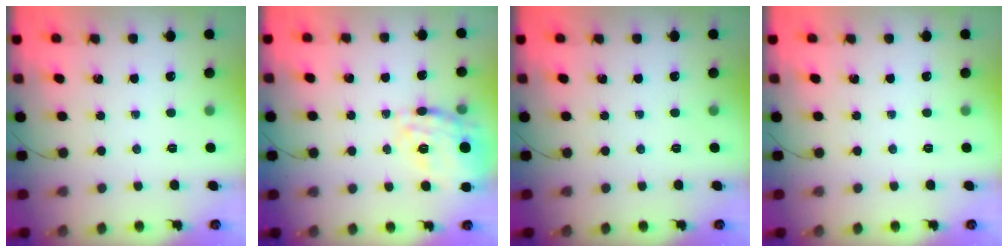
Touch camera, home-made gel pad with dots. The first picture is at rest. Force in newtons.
{"total": 20.3, "press": 20.2, "slide": 1.8}
{"total": 0.0}
{"total": 0.0}